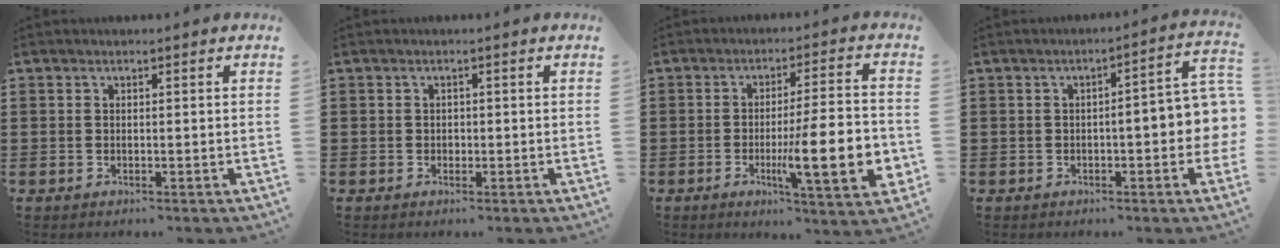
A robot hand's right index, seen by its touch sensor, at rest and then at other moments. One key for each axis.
{"total": 0.6, "fx": -0.1, "fy": 0.6, "fz": 0.3, "tx": -0.008, "ty": 0.002, "tz": -0.002}
{"total": 13.7, "fx": -3.2, "fy": 2.9, "fz": 13.0, "tx": -0.199, "ty": -0.014, "tz": -0.056}
{"total": 6.1, "fx": -0.9, "fy": 1.3, "fz": 5.8, "tx": -0.086, "ty": -0.005, "tz": -0.019}